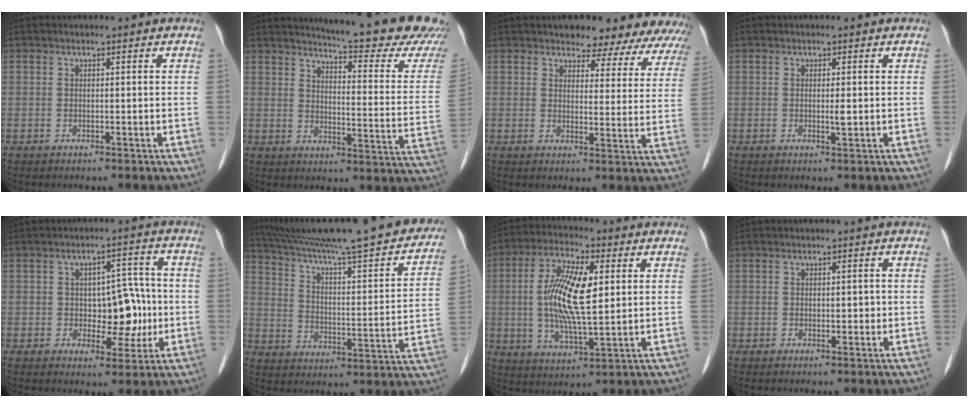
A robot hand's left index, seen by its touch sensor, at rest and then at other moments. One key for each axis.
{"total": 21.6, "fx": 19.5, "fy": 1.3, "fz": 9.1, "tx": -0.120, "ty": -0.091, "tz": 0.224}
{"total": 16.3, "fx": 15.2, "fy": 4.4, "fz": 3.9, "tx": -0.007, "ty": -0.037, "tz": 0.147}
{"total": 1.1, "fx": 0.1, "fy": 0.1, "fz": 1.1, "tx": -0.020, "ty": -0.003, "tz": 0.001}
{"total": 7.6, "fx": -0.8, "fy": 4.1, "fz": 6.4, "tx": -0.090, "ty": 0.021, "tz": -0.003}
{"total": 30.0, "fx": 25.2, "fy": 3.2, "fz": 16.1, "tx": -0.249, "ty": -0.029, "tz": 0.340}
{"total": 12.2, "fx": 1.7, "fy": 3.4, "fz": 11.6, "tx": -0.233, "ty": 0.004, "tz": 0.030}
{"total": 1.3, "fx": 0.0, "fy": 0.7, "fz": 1.1, "tx": -0.015, "ty": 0.001, "tz": 0.001}